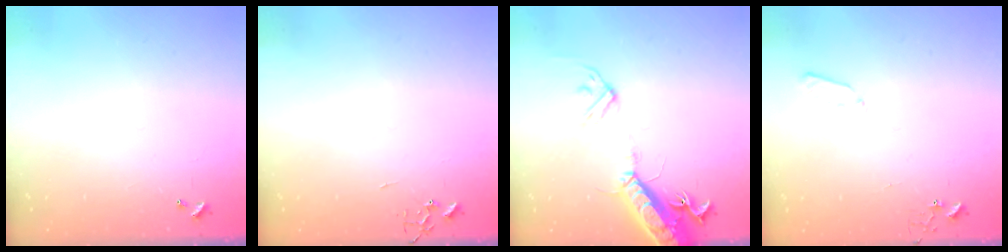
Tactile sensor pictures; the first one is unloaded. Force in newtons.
{"total": 0.0}
{"total": 17.3, "press": 16.8, "slide": 3.9}
{"total": 3.4, "press": 3.4, "slide": 0.5}